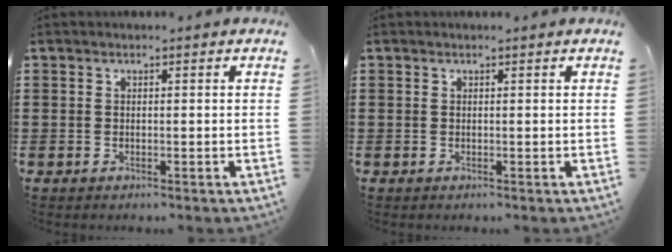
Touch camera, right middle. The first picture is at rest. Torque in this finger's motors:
{"motor_torque": [0.00, 0.00, 0.00, 0.00]}